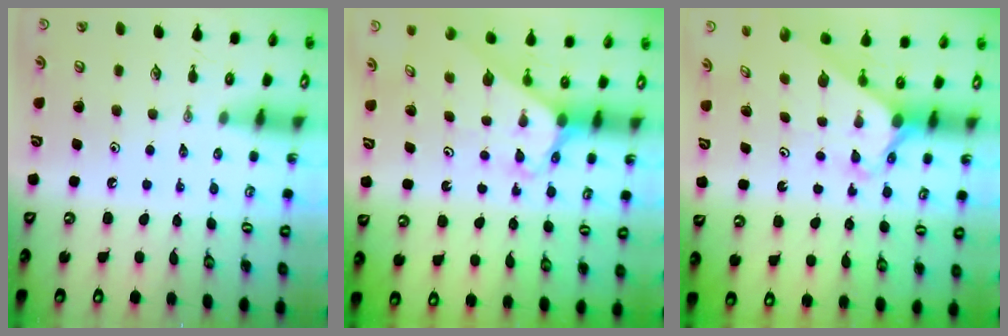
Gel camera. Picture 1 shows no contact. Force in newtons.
{"total": 2.6, "press": 2.6, "slide": 0.2}
{"total": 2.3, "press": 2.3, "slide": 0.2}